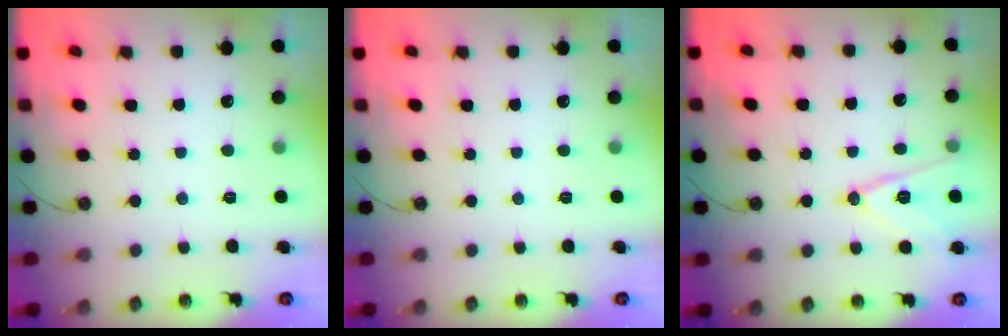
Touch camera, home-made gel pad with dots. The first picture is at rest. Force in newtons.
{"total": 0.0}
{"total": 12.7, "press": 12.3, "slide": 3.3}